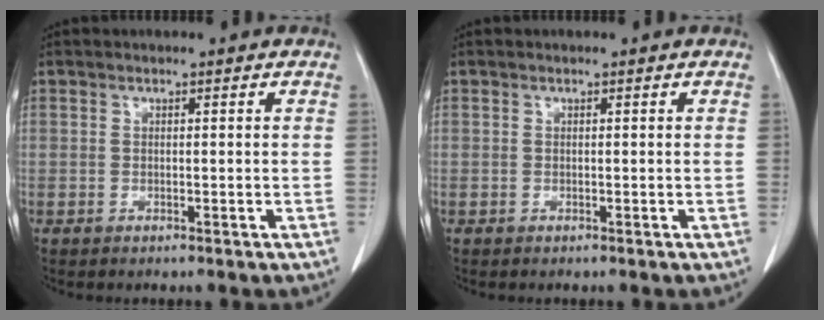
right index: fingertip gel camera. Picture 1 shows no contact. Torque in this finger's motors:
{"motor_torque": [0.00, 0.00, 0.00, 0.00]}